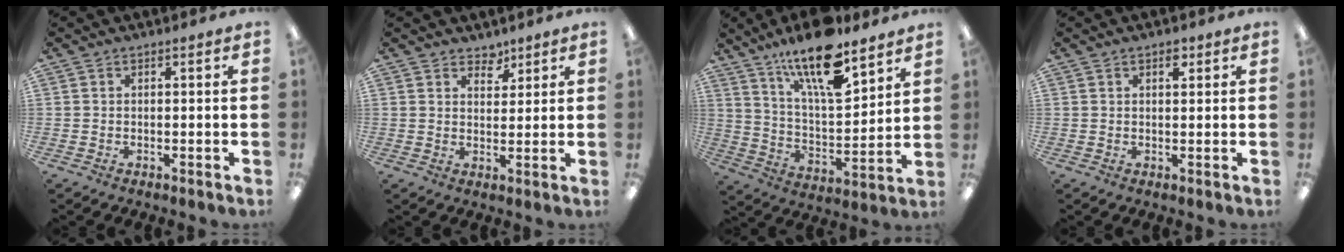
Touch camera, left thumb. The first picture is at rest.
{"total": 3.9, "force": [3.2, 2.2, 0.5], "torque": [0.006, -0.021, 0.057]}
{"total": 18.6, "force": [13.2, 5.8, 11.9], "torque": [-0.200, -0.075, 0.219]}
{"total": 2.3, "force": [1.4, 1.2, 1.4], "torque": [-0.005, -0.007, 0.020]}